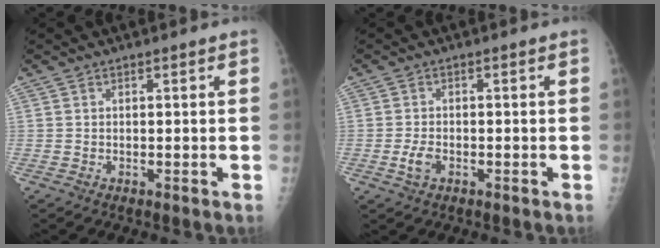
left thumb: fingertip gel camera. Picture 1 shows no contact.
{"total": 2.7, "force": [-1.0, 1.6, 1.9], "torque": [-0.039, 0.005, -0.018]}